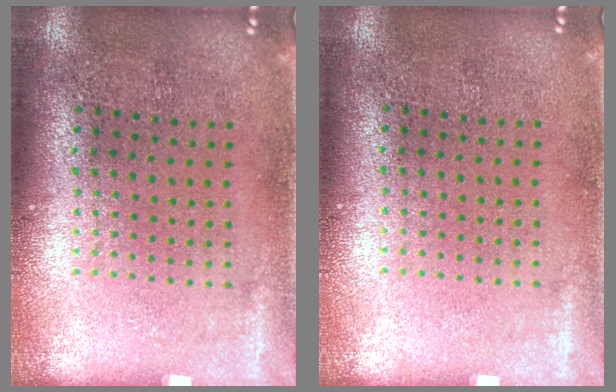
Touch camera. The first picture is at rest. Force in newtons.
{"total": 0.0}